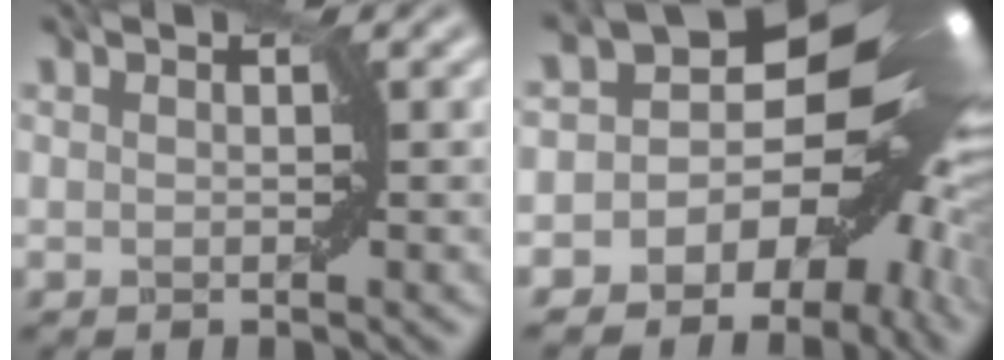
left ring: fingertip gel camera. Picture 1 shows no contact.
{"total": 15.6, "force": [-3.6, 10.7, 10.7], "torque": [-0.069, 0.007, -0.065]}